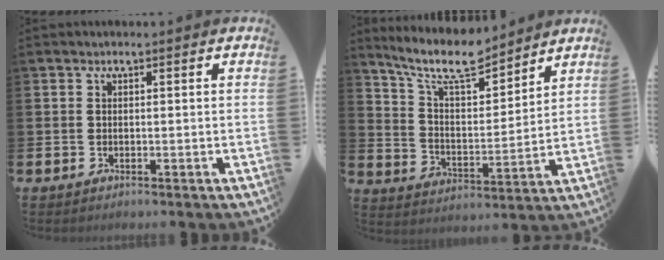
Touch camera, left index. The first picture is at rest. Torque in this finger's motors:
{"motor_torque": [0.96, -1.18, 0.61, 0.16]}